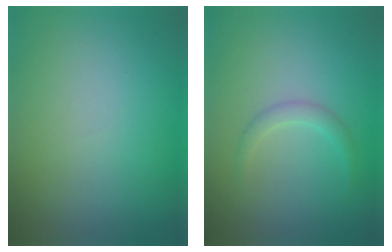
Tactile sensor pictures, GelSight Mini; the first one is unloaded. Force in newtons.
{"total": 1.2, "press": 1.2, "slide": 0.0}